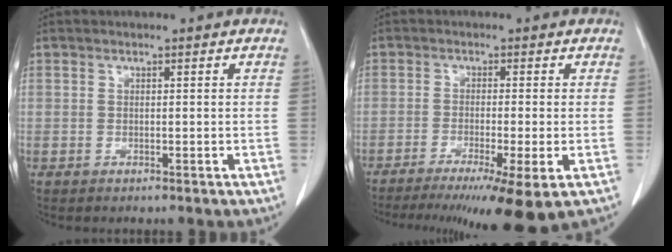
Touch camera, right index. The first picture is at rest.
{"total": 12.4, "force": [-8.6, 0.0, 9.0], "torque": [-0.117, -0.029, -0.132]}